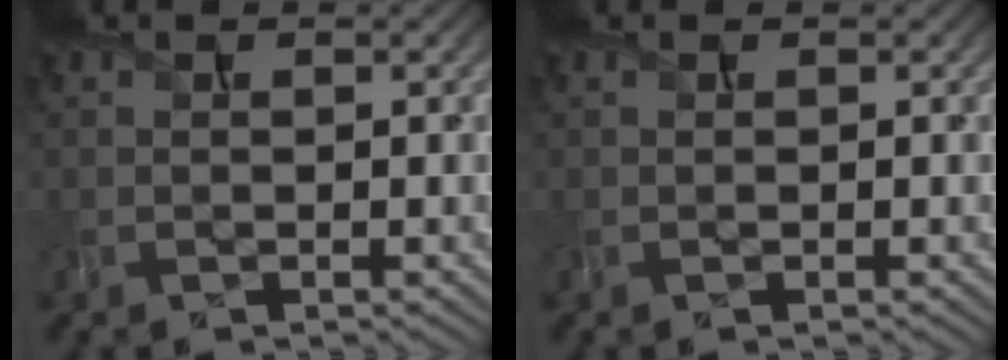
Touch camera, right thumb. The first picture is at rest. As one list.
[{"total": 0.0}]